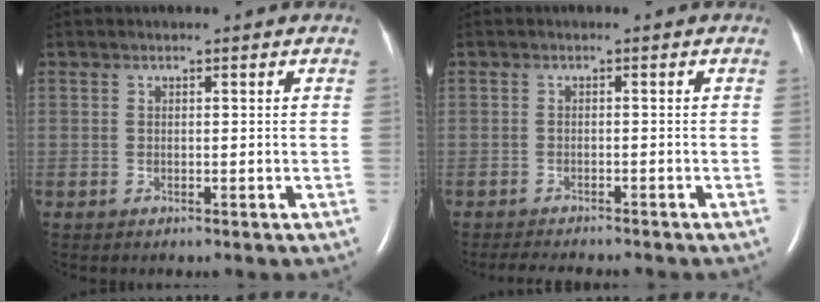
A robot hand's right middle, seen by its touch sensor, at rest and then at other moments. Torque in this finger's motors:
{"motor_torque": [0.37, -0.29, 0.02, 0.00]}